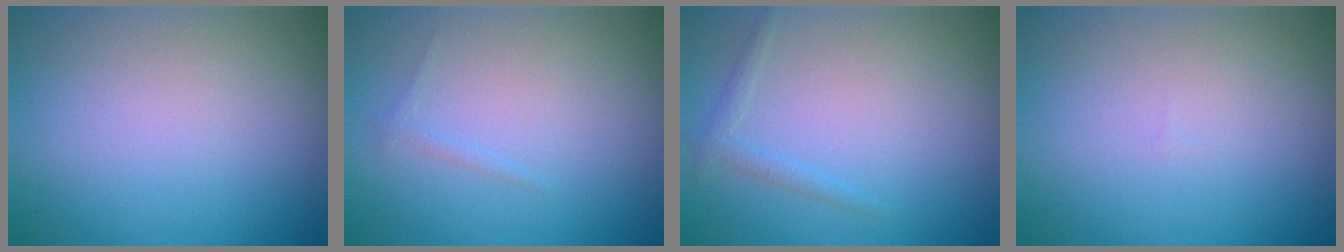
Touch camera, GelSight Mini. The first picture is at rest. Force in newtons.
{"total": 0.6, "press": 0.6, "slide": 0.0}
{"total": 1.2, "press": 1.2, "slide": 0.1}
{"total": 0.0}